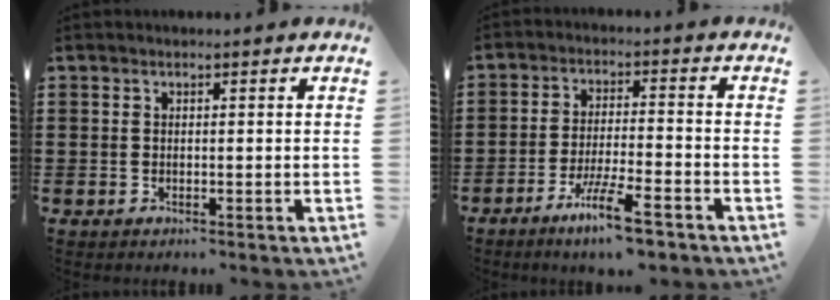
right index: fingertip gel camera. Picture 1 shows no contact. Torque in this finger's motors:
{"motor_torque": [1.67, -0.47, 0.47, 0.14]}